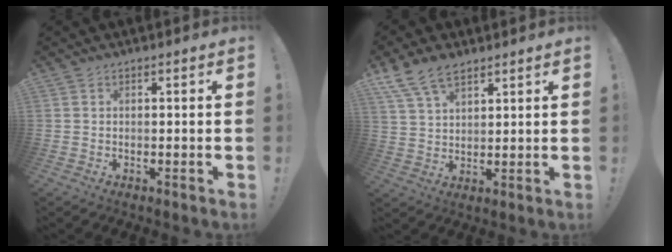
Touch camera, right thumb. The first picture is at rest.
{"total": 9.6, "force": [6.8, 5.0, 4.6], "torque": [-0.094, -0.026, 0.134]}